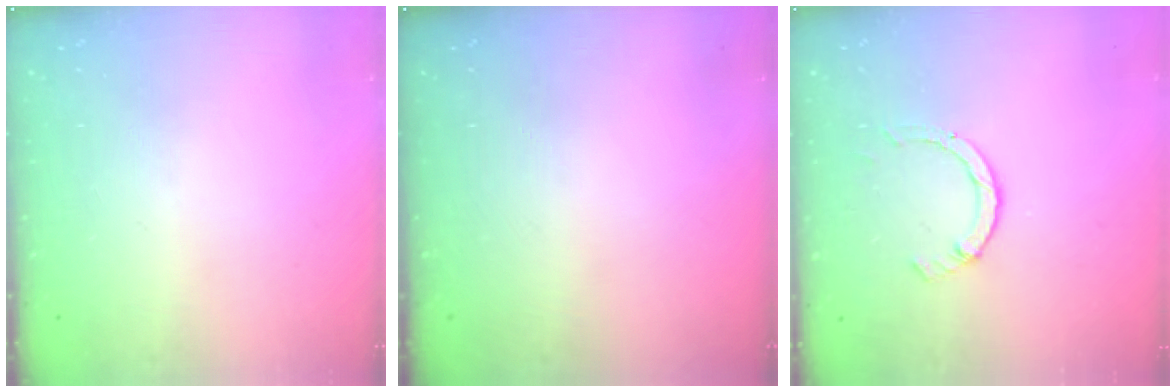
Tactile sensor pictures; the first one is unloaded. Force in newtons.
{"total": 0.0}
{"total": 2.3, "press": 2.3, "slide": 0.3}